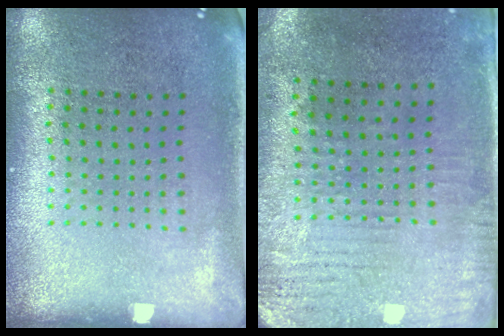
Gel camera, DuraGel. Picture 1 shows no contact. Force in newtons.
{"total": 2.9, "press": 2.4, "slide": 1.7}